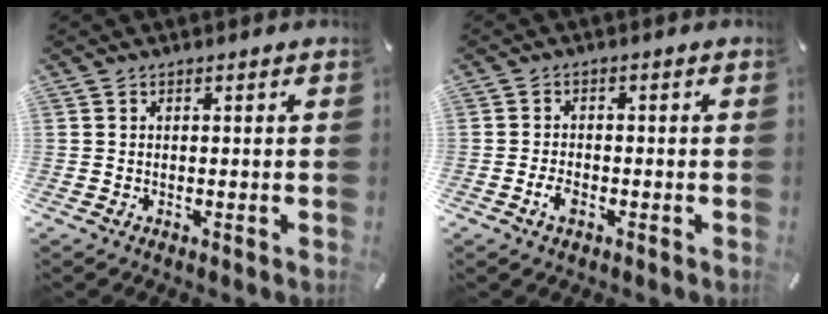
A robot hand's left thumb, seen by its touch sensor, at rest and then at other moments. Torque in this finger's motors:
{"motor_torque": [-0.01, 0.01, 0.06, 0.09, 0.01]}